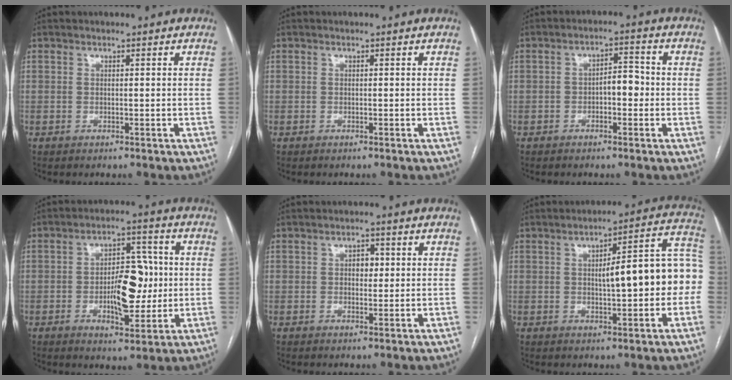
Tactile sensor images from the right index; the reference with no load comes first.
{"total": 0.0}
{"total": 4.0, "force": [-0.8, 1.8, 3.5], "torque": [-0.051, 0.016, -0.015]}
{"total": 10.1, "force": [-0.8, 4.2, 9.1], "torque": [-0.144, 0.012, -0.008]}
{"total": 2.5, "force": [0.4, 1.6, 1.9], "torque": [-0.027, 0.009, 0.006]}
{"total": 13.4, "force": [-0.2, 3.0, 13.1], "torque": [-0.167, 0.045, 0.000]}